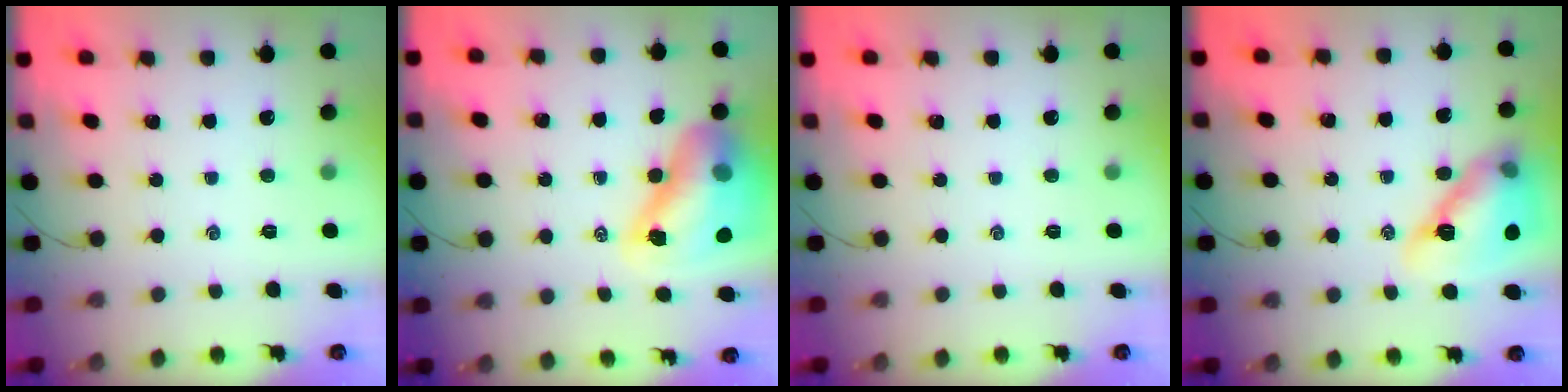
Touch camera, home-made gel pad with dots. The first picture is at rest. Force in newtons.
{"total": 16.2, "press": 15.6, "slide": 4.4}
{"total": 0.0}
{"total": 15.7, "press": 15.1, "slide": 4.2}